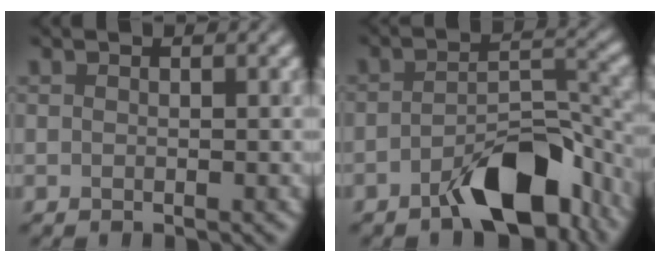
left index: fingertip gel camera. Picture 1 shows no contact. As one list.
[{"total": 7.9, "force": [-5.5, 3.1, 4.8], "torque": [-0.076, 0.005, -0.078]}]